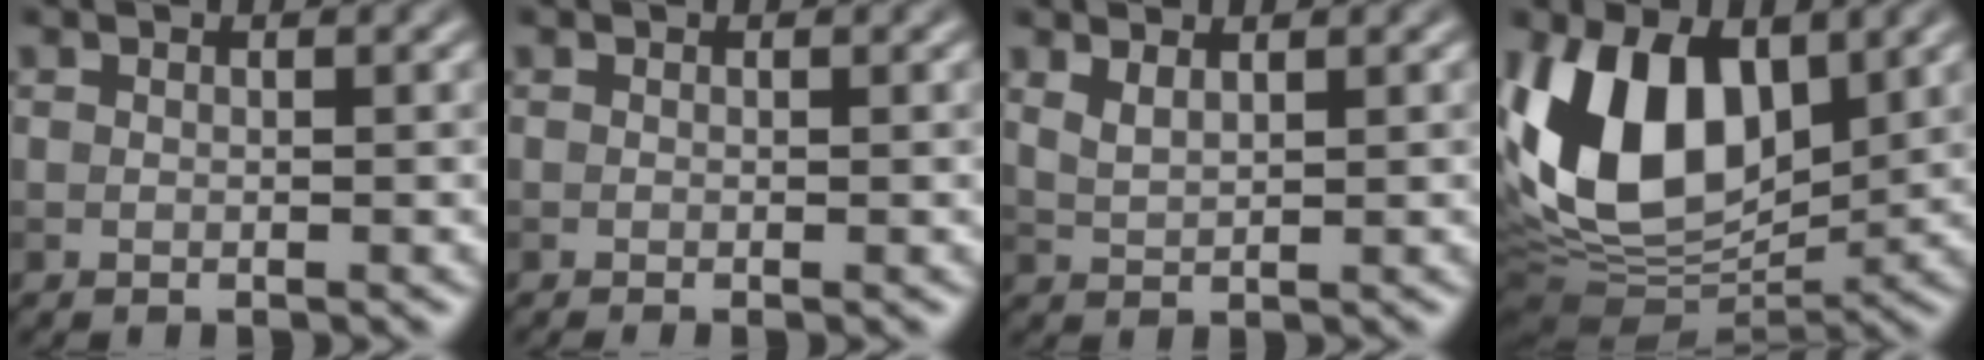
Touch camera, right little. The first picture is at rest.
{"total": 0.6, "force": [-0.2, 0.2, 0.5], "torque": [-0.006, -0.007, -0.004]}
{"total": 1.6, "force": [1.2, 0.5, 0.9], "torque": [-0.022, -0.002, 0.026]}
{"total": 13.0, "force": [2.4, 7.7, 10.3], "torque": [-0.206, -0.002, 0.032]}